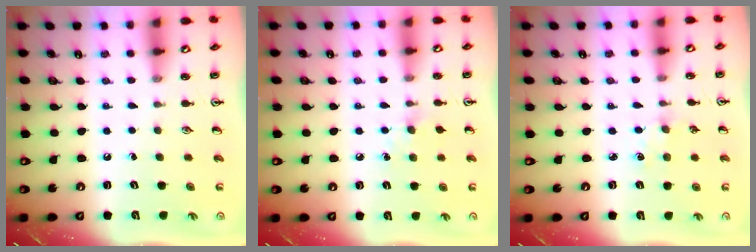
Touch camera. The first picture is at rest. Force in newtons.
{"total": 5.5, "press": 5.5, "slide": 0.8}
{"total": 2.3, "press": 2.3, "slide": 0.3}